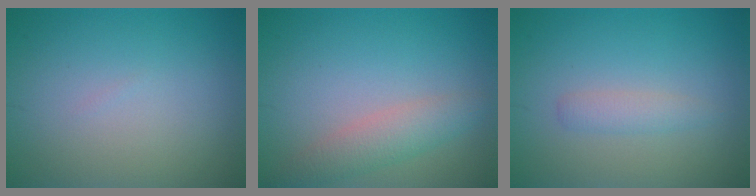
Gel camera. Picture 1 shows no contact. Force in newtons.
{"total": 2.9, "press": 2.9, "slide": 0.2}
{"total": 1.5, "press": 1.5, "slide": 0.0}